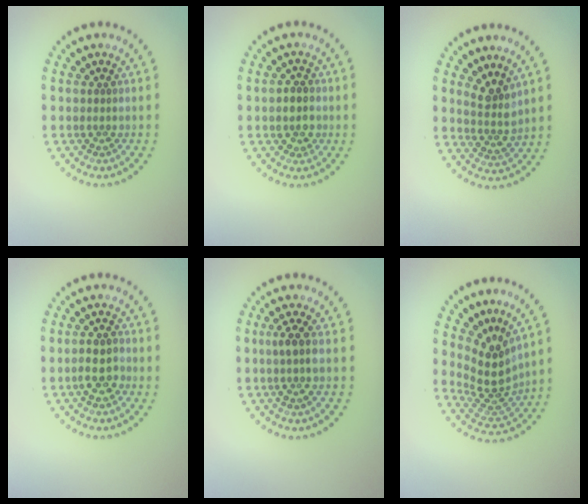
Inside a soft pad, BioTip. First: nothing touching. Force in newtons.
{"total": 1.9, "press": 1.9, "slide": 0.5}
{"total": 2.6, "press": 2.0, "slide": 1.7}
{"total": 2.4, "press": 2.3, "slide": 0.7}
{"total": 1.9, "press": 1.6, "slide": 1.0}
{"total": 3.9, "press": 2.7, "slide": 2.8}